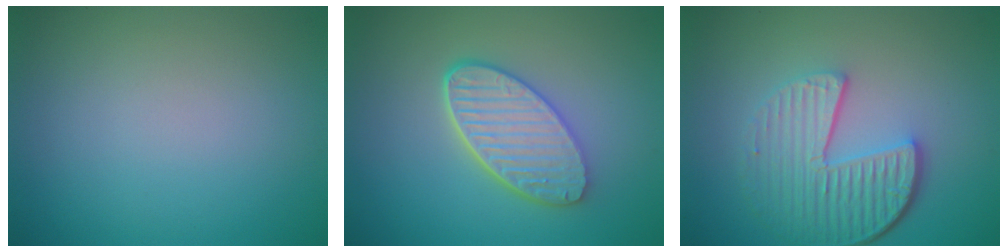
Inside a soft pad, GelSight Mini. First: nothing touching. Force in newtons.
{"total": 5.7, "press": 4.4, "slide": 3.6}
{"total": 5.8, "press": 4.1, "slide": 4.0}